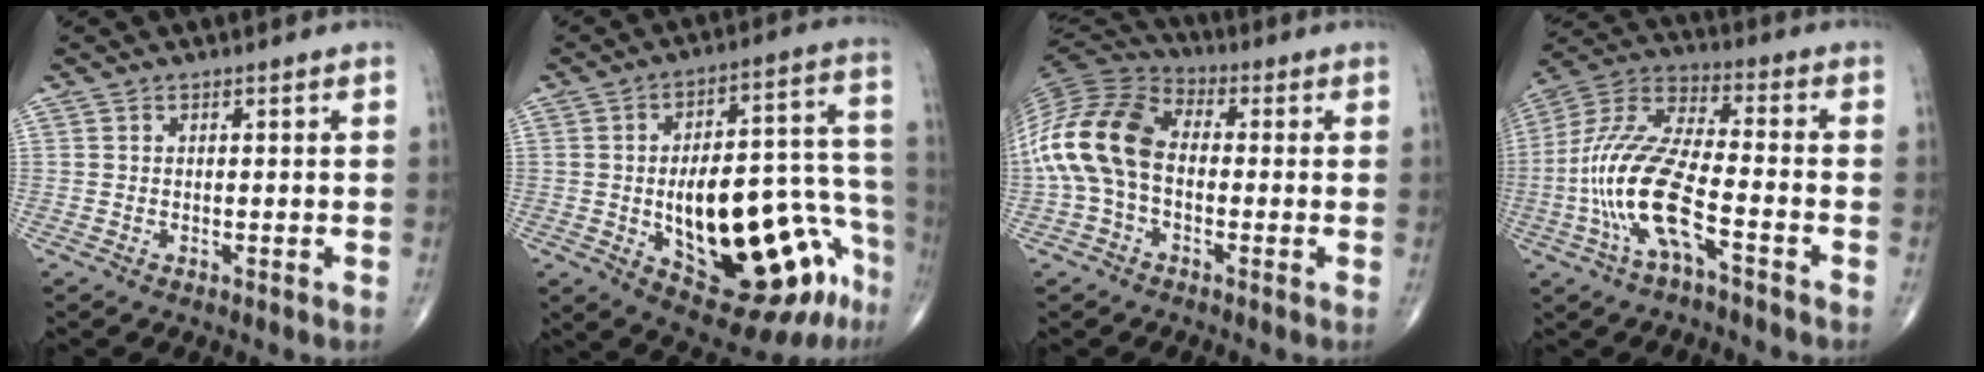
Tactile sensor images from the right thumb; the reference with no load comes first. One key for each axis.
{"total": 25.5, "fx": -9.1, "fy": 10.3, "fz": 21.5, "tx": -0.255, "ty": 0.062, "tz": -0.107}
{"total": 16.3, "fx": -1.2, "fy": 10.5, "fz": 12.4, "tx": -0.256, "ty": 0.035, "tz": -0.032}
{"total": 16.6, "fx": -5.5, "fy": 5.4, "fz": 14.7, "tx": -0.320, "ty": 0.040, "tz": -0.106}